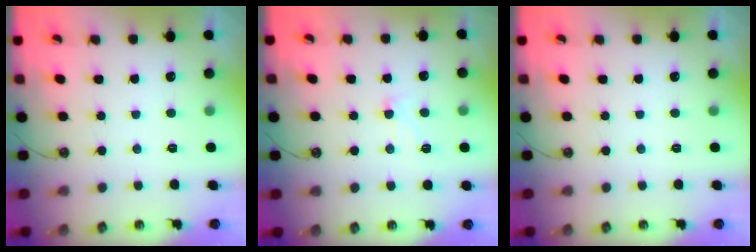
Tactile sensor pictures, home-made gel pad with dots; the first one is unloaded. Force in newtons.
{"total": 5.1, "press": 5.1, "slide": 0.6}
{"total": 0.0}